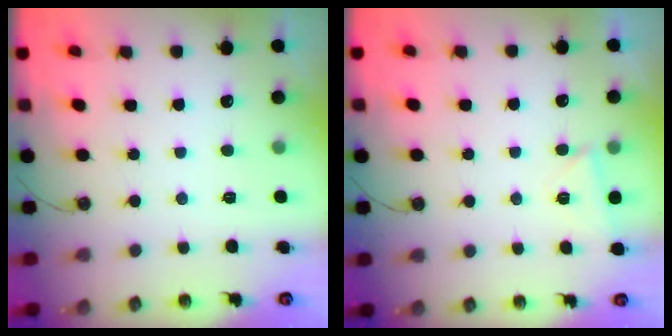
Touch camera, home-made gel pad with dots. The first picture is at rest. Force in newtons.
{"total": 2.7, "press": 2.7, "slide": 0.3}